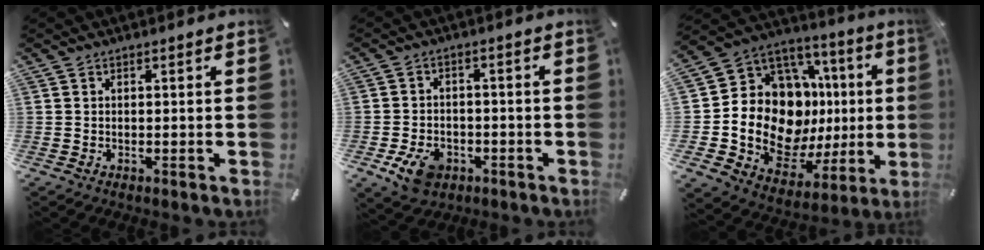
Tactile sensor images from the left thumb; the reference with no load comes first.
{"total": 7.3, "force": [-3.3, 5.2, 3.8], "torque": [-0.073, 0.013, -0.061]}
{"total": 17.7, "force": [1.4, 13.4, 11.6], "torque": [-0.207, -0.056, 0.036]}